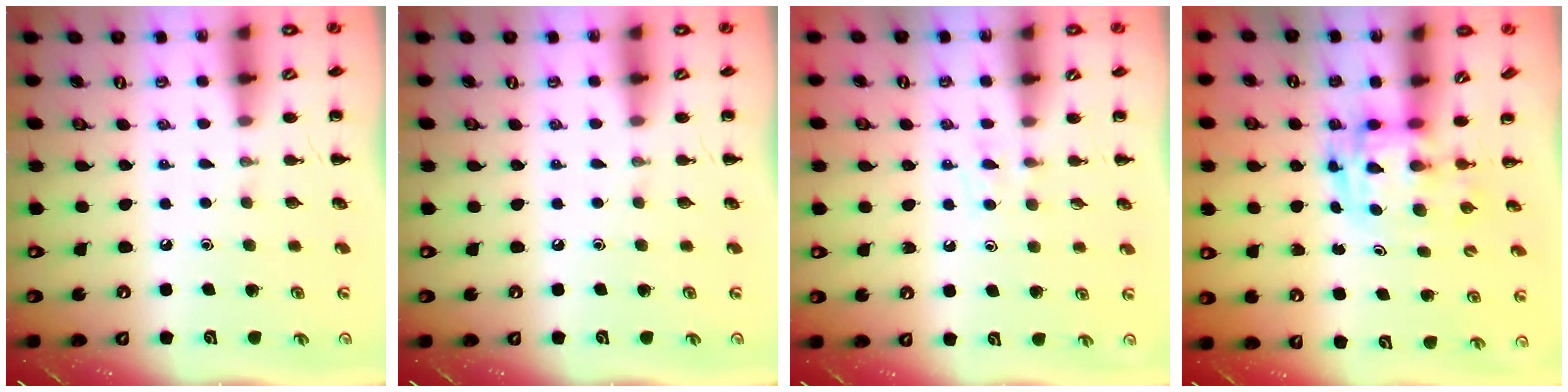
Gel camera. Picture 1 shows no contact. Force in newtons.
{"total": 0.0}
{"total": 4.4, "press": 4.1, "slide": 1.6}
{"total": 2.8, "press": 2.7, "slide": 0.5}